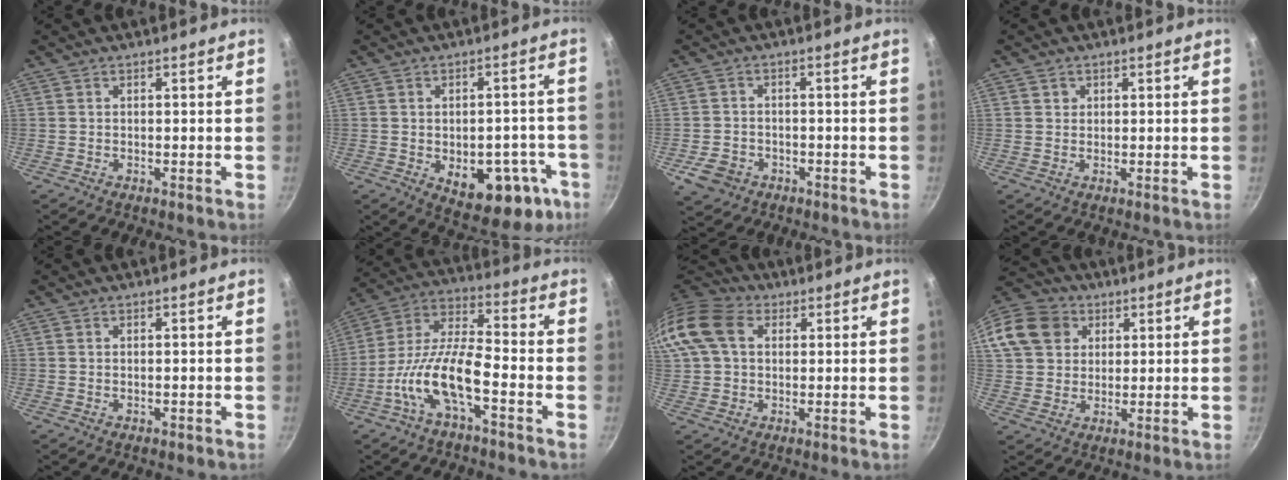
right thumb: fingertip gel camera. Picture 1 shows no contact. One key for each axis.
{"total": 15.4, "fx": -4.7, "fy": 8.9, "fz": 11.7, "tx": -0.109, "ty": 0.000, "tz": -0.049}
{"total": 5.7, "fx": -2.6, "fy": 4.5, "fz": 2.4, "tx": -0.048, "ty": 0.022, "tz": -0.037}
{"total": 1.5, "fx": 0.6, "fy": 1.3, "fz": 0.4, "tx": -0.002, "ty": 0.003, "tz": 0.007}
{"total": 0.5, "fx": -0.2, "fy": 0.3, "fz": 0.4, "tx": -0.004, "ty": 0.002, "tz": -0.002}
{"total": 13.1, "fx": -5.6, "fy": 4.4, "fz": 11.0, "tx": -0.217, "ty": 0.044, "tz": -0.120}
{"total": 13.9, "fx": 3.6, "fy": 10.3, "fz": 8.6, "tx": -0.174, "ty": 0.023, "tz": 0.050}
{"total": 14.8, "fx": 5.3, "fy": 12.1, "fz": 6.8, "tx": -0.130, "ty": 0.017, "tz": 0.091}